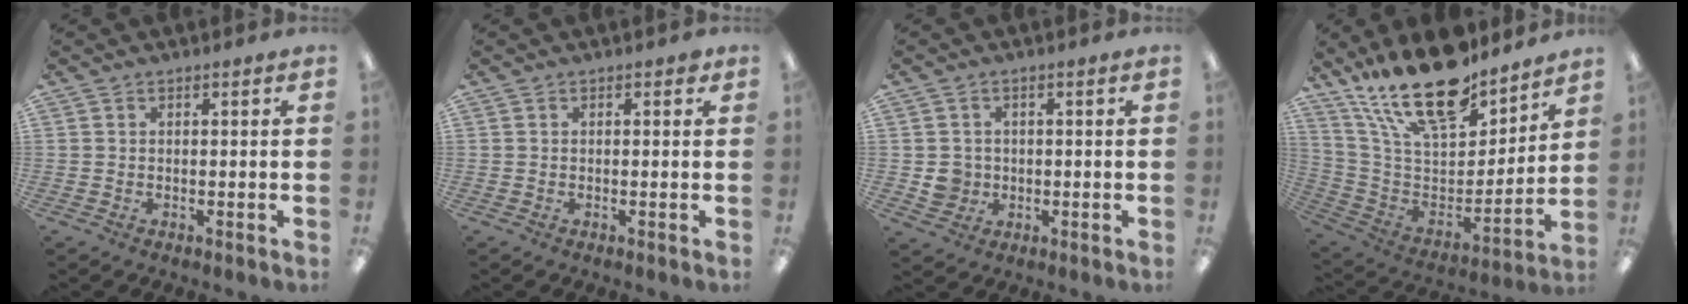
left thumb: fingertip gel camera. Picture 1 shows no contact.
{"total": 0.9, "force": [0.5, 0.5, 0.6], "torque": [-0.005, 0.000, 0.006]}
{"total": 4.0, "force": [-0.1, 3.9, 0.8], "torque": [-0.003, 0.001, -0.002]}
{"total": 22.9, "force": [17.4, 8.8, 12.0], "torque": [-0.228, -0.114, 0.307]}